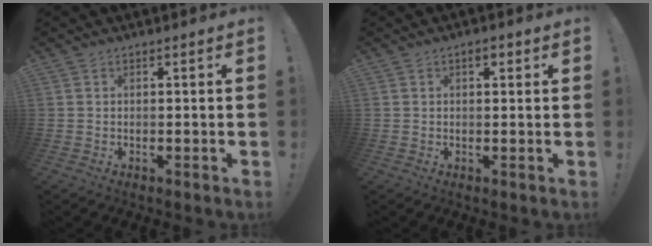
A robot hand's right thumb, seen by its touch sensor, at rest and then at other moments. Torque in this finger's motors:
{"motor_torque": [-0.46, 0.48, 0.36, -0.09, -0.04]}